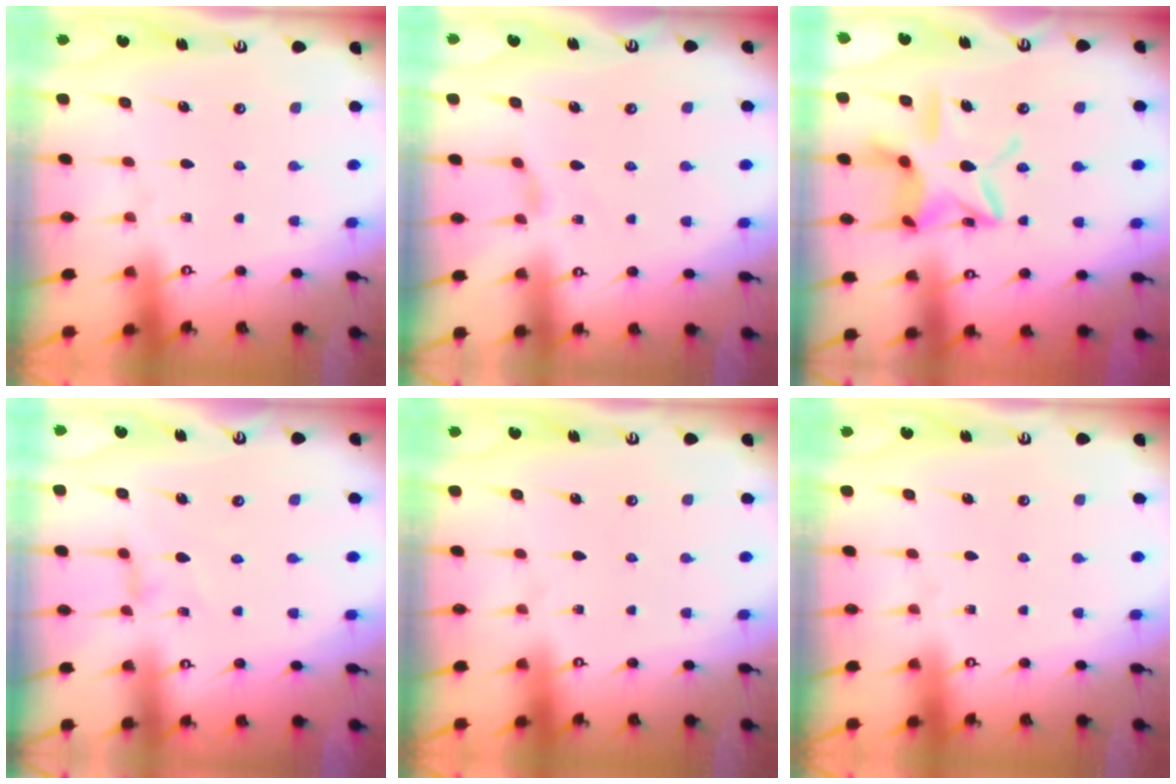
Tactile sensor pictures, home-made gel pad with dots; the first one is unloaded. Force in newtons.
{"total": 2.3, "press": 2.2, "slide": 0.5}
{"total": 15.5, "press": 15.5, "slide": 1.3}
{"total": 1.5, "press": 1.4, "slide": 0.3}
{"total": 0.0}
{"total": 0.0}